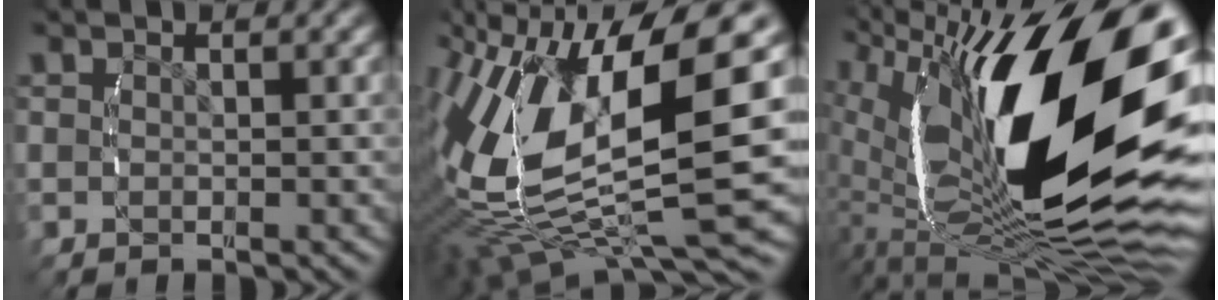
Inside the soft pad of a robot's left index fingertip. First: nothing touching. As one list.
[{"total": 18.3, "force": [-0.9, 10.4, 15.0], "torque": [-0.276, -0.039, 0.003]}, {"total": 19.3, "force": [-0.6, 8.6, 17.3], "torque": [-0.250, 0.002, -0.009]}]